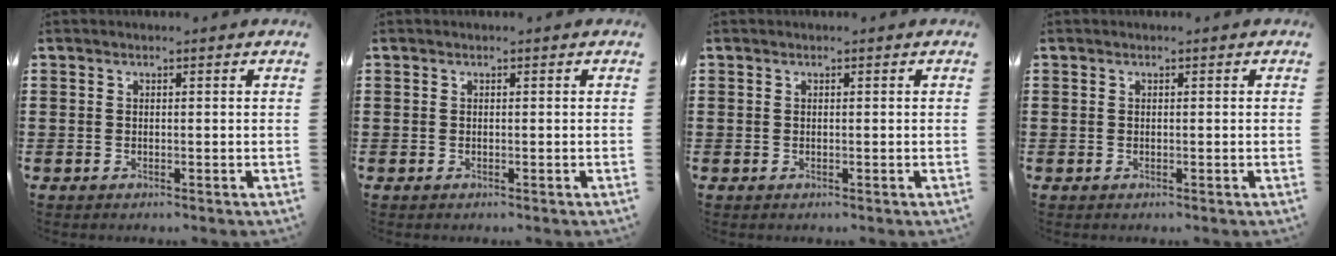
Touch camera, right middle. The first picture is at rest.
{"total": 0.0}
{"total": 0.0}
{"total": 0.0}